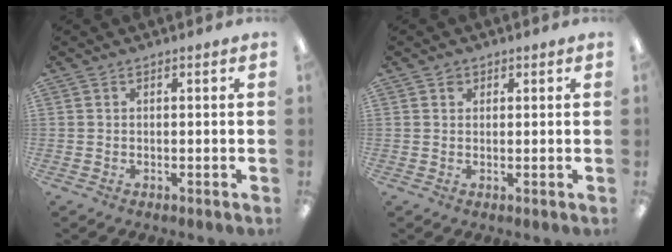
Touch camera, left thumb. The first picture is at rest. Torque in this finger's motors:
{"motor_torque": [0.11, -0.01, 0.23, -0.02, -0.01]}